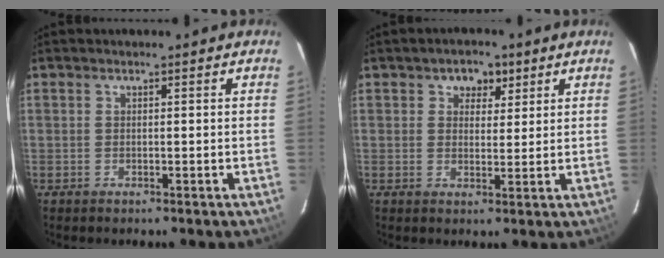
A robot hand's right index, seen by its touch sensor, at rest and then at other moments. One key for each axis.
{"total": 4.3, "fx": 2.2, "fy": 3.3, "fz": 1.7, "tx": -0.013, "ty": 0.005, "tz": 0.032}